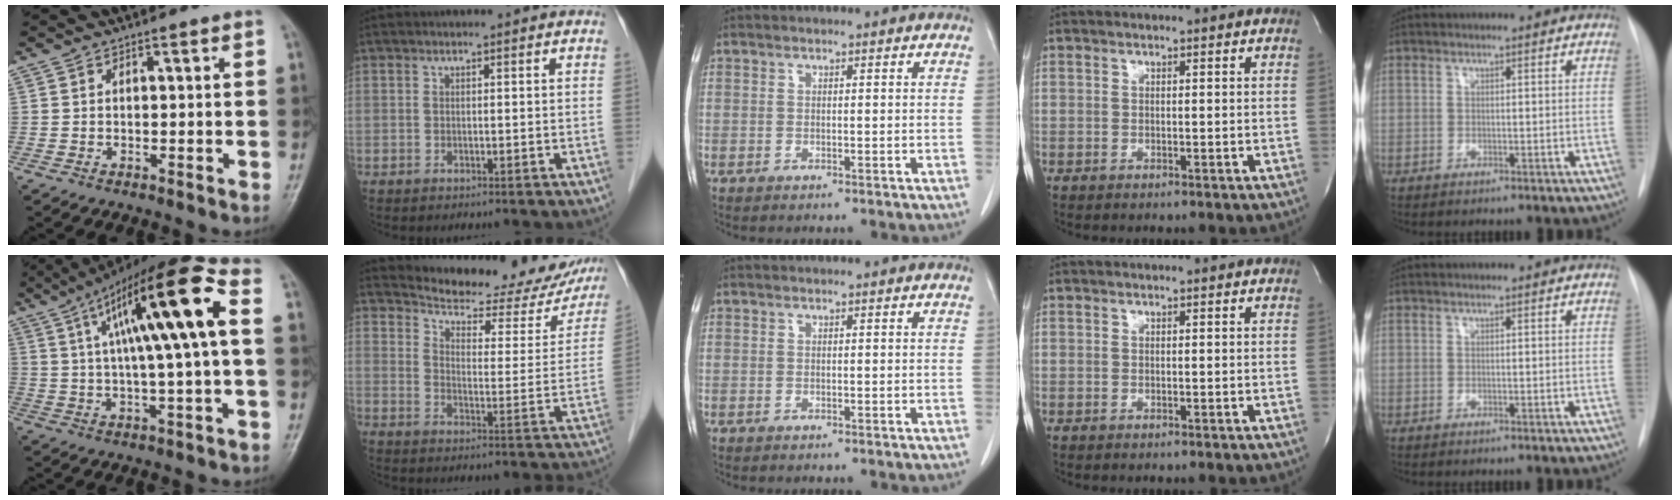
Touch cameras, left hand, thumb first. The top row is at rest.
{"thumb": {"total": 19.2, "force": [4.1, 2.9, 18.5], "torque": [-0.316, 0.033, 0.061]}, "index": {"total": 21.5, "force": [20.1, 4.8, 5.8], "torque": [-0.060, -0.056, 0.244]}}